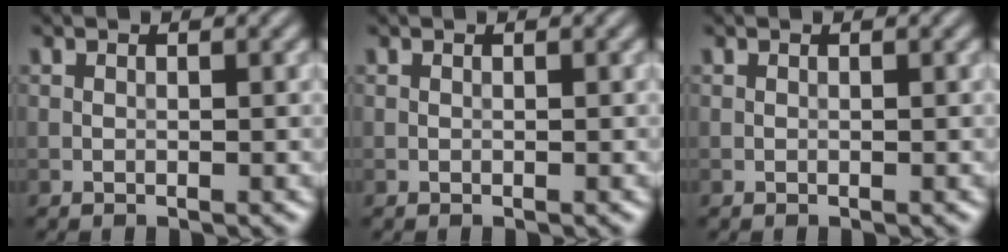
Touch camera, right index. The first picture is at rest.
{"total": 0.0}
{"total": 0.0}